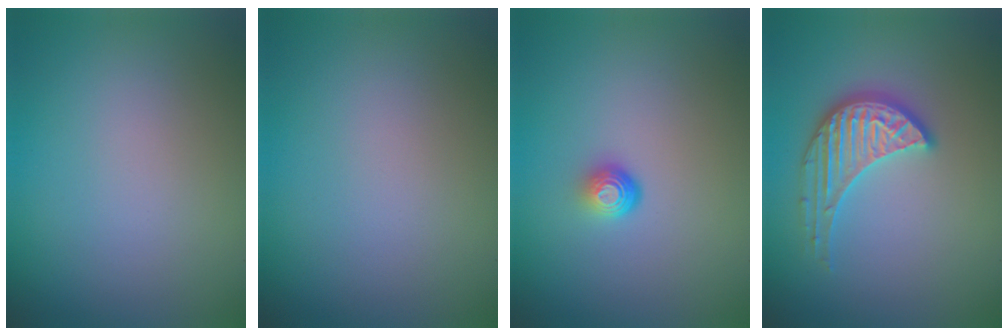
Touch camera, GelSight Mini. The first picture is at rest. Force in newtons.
{"total": 0.0}
{"total": 1.8, "press": 1.1, "slide": 1.4}
{"total": 3.7, "press": 3.3, "slide": 1.7}